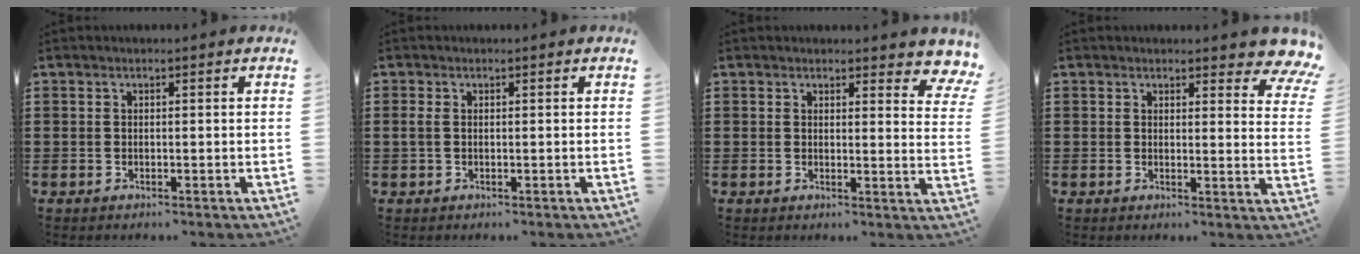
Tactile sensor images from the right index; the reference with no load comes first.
{"total": 1.2, "force": [-0.1, 0.5, 1.0], "torque": [-0.029, -0.001, -0.005]}
{"total": 2.5, "force": [2.2, 0.9, 0.6], "torque": [-0.005, -0.002, 0.038]}
{"total": 3.3, "force": [3.0, 0.9, 1.0], "torque": [-0.015, -0.007, 0.052]}